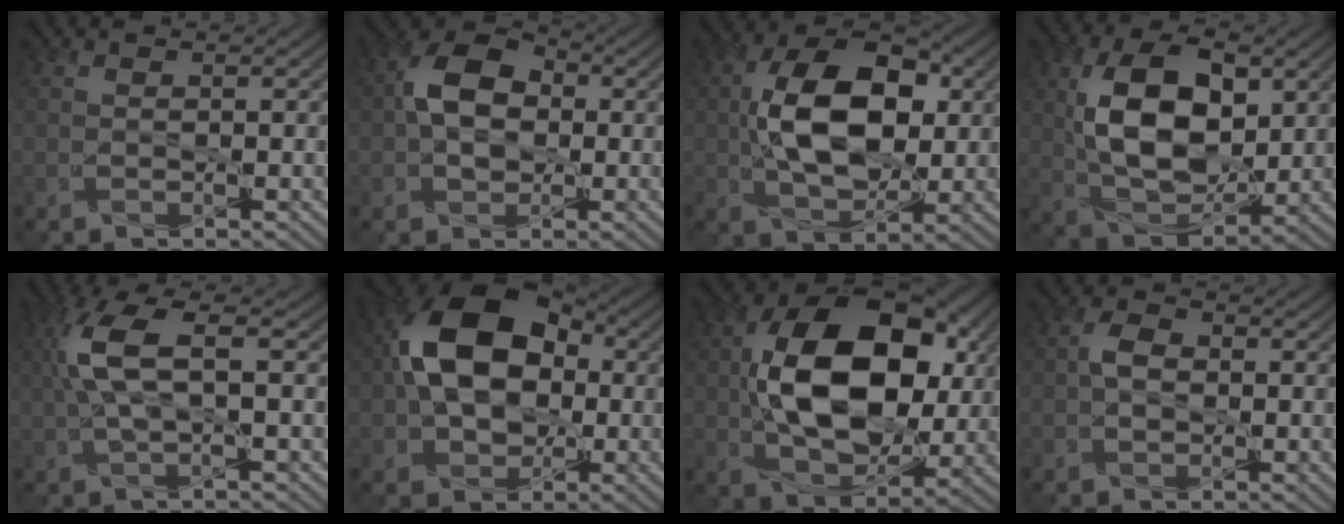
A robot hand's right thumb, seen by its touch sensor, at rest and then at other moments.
{"total": 7.4, "force": [0.2, 5.3, 5.1], "torque": [-0.098, 0.011, -0.004]}
{"total": 12.2, "force": [1.1, 7.3, 9.8], "torque": [-0.184, 0.011, 0.014]}
{"total": 12.6, "force": [2.5, 7.9, 9.6], "torque": [-0.190, 0.003, 0.049]}
{"total": 7.3, "force": [1.1, 2.2, 6.8], "torque": [-0.169, 0.017, 0.017]}
{"total": 15.1, "force": [1.4, 10.4, 10.9], "torque": [-0.197, 0.020, 0.011]}
{"total": 16.6, "force": [2.1, 10.5, 12.6], "torque": [-0.239, 0.017, 0.035]}
{"total": 3.1, "force": [-0.2, 2.2, 2.2], "torque": [-0.044, 0.001, -0.008]}